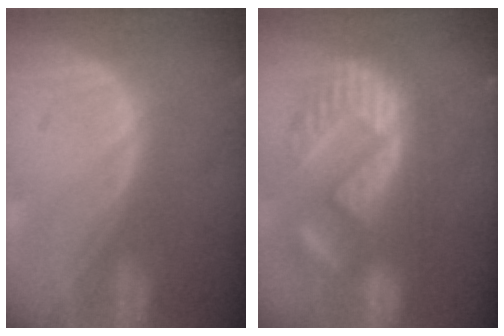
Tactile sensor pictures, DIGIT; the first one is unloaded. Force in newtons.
{"total": 10.3, "press": 10.2, "slide": 1.7}